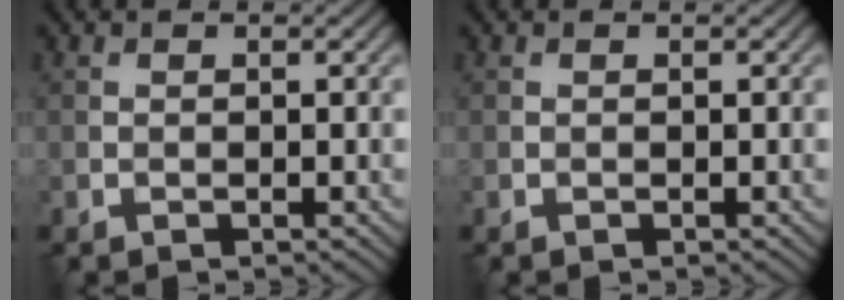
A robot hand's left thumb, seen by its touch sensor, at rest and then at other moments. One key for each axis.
{"total": 0.0}